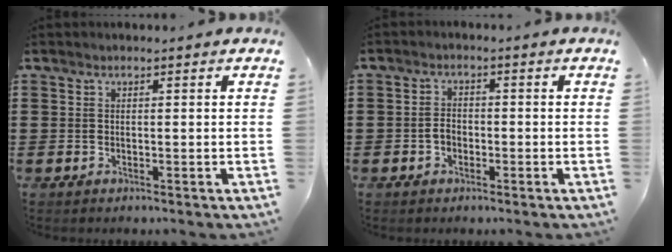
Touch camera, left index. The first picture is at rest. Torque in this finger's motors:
{"motor_torque": [0.12, 0.13, 0.09, 0.01]}